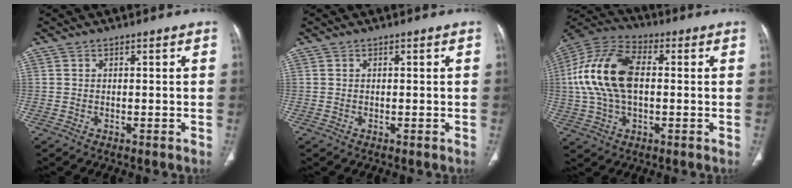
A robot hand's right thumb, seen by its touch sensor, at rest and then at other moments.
{"total": 0.0}
{"total": 17.0, "force": [1.1, 9.7, 13.9], "torque": [-0.283, 0.027, 0.013]}